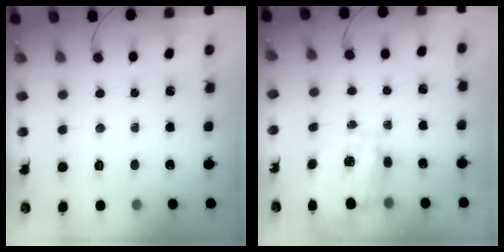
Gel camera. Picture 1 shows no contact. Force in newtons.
{"total": 3.5, "press": 3.3, "slide": 1.0}